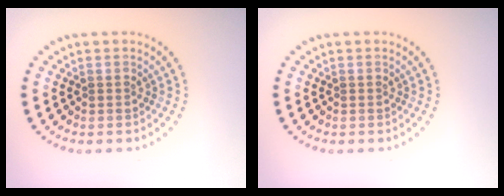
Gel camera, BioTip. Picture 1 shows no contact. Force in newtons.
{"total": 0.0}